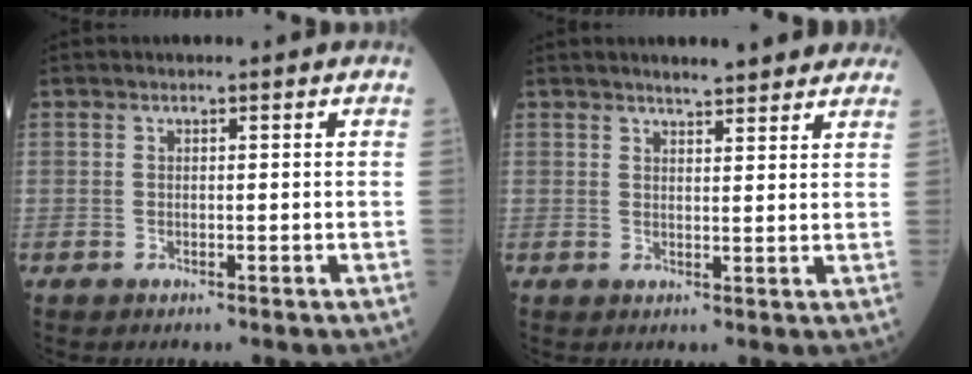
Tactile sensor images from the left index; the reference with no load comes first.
{"total": 6.0, "force": [5.3, 1.2, 2.6], "torque": [-0.036, 0.016, 0.066]}